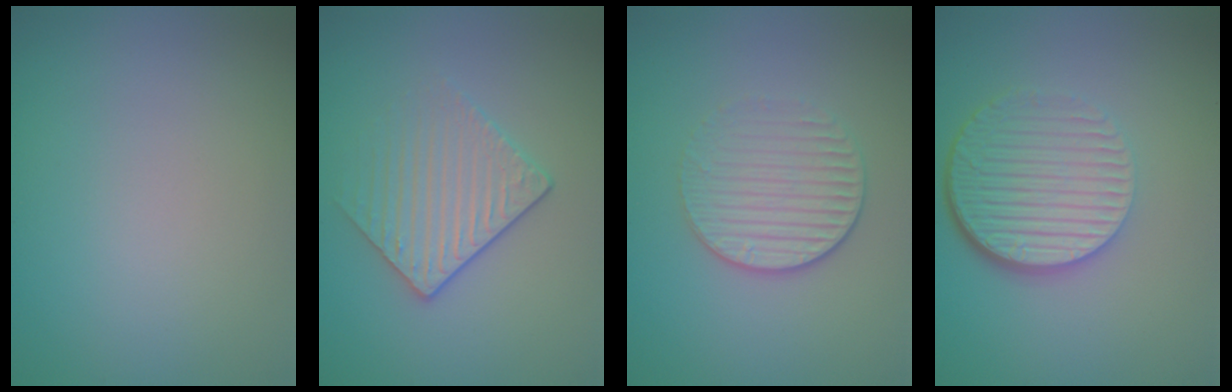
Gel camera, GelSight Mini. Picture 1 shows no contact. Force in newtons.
{"total": 3.1, "press": 2.9, "slide": 1.2}
{"total": 3.0, "press": 2.7, "slide": 1.3}
{"total": 6.5, "press": 4.4, "slide": 4.8}